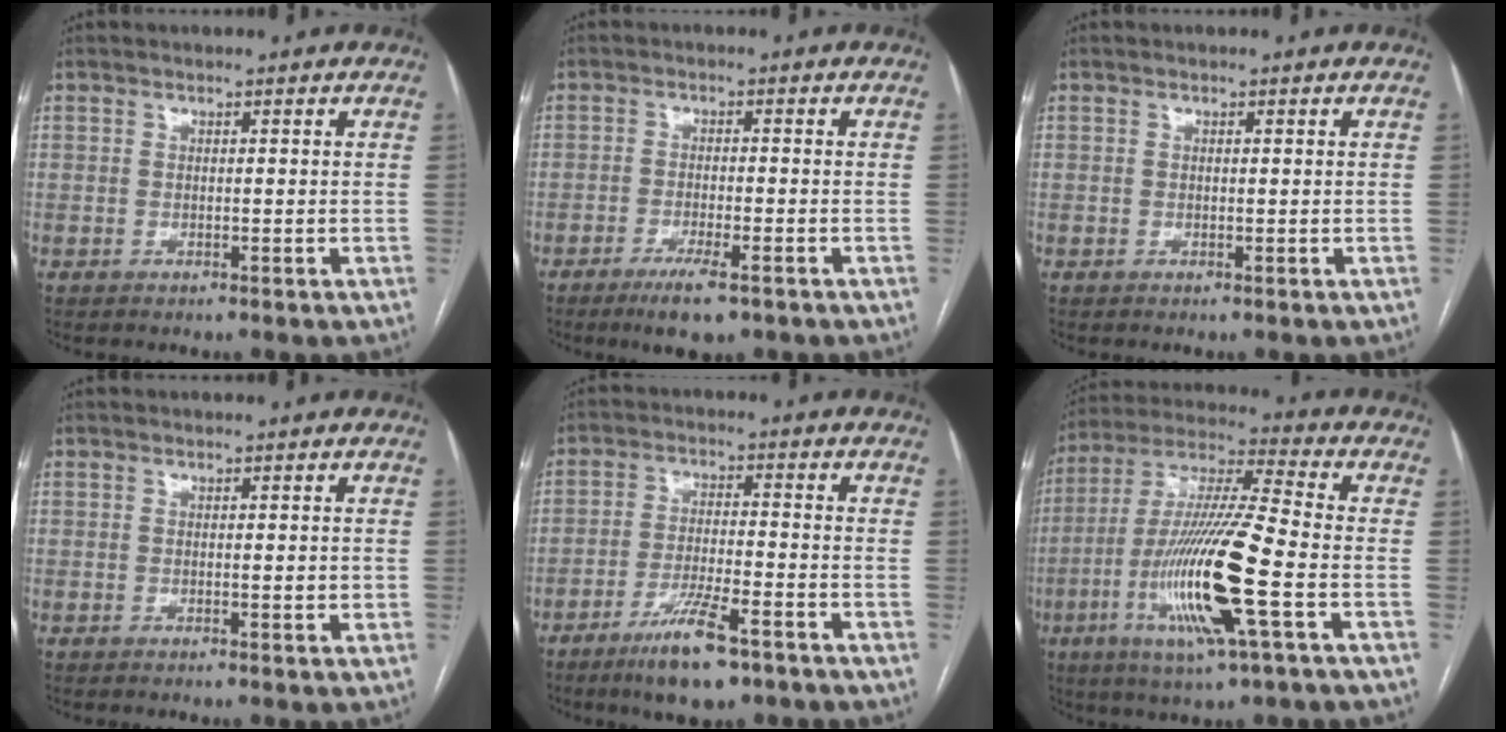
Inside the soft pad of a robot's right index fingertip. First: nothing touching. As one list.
[{"total": 5.8, "force": [-3.7, 1.0, 4.3], "torque": [-0.079, -0.011, -0.058]}, {"total": 0.0}, {"total": 1.3, "force": [0.0, 0.2, 1.2], "torque": [-0.021, 0.000, 0.003]}, {"total": 9.3, "force": [-5.9, 1.5, 7.0], "torque": [-0.130, -0.016, -0.099]}, {"total": 18.4, "force": [-5.4, 0.7, 17.6], "torque": [-0.361, -0.016, -0.100]}]